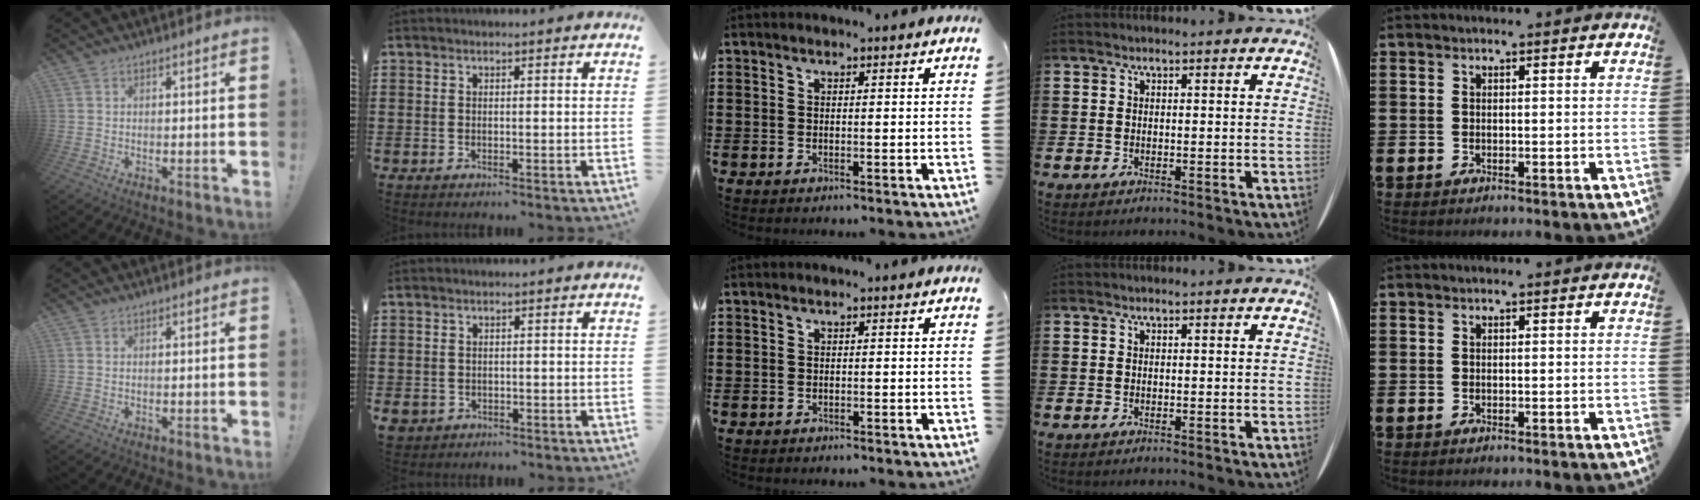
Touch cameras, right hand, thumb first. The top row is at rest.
{"index": {"total": 1.2, "force": [-0.5, 1.1, 0.2], "torque": [-0.016, 0.000, -0.016]}}